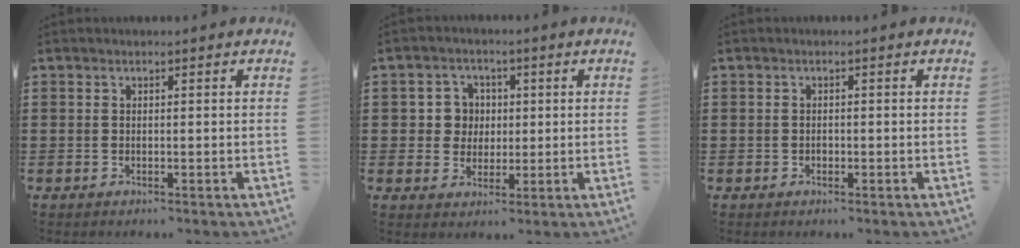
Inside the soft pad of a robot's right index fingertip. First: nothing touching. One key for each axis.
{"total": 4.7, "fx": 0.5, "fy": 4.5, "fz": 1.3, "tx": -0.047, "ty": 0.014, "tz": 0.006}
{"total": 0.6, "fx": -0.2, "fy": 0.5, "fz": 0.3, "tx": -0.008, "ty": 0.002, "tz": -0.004}